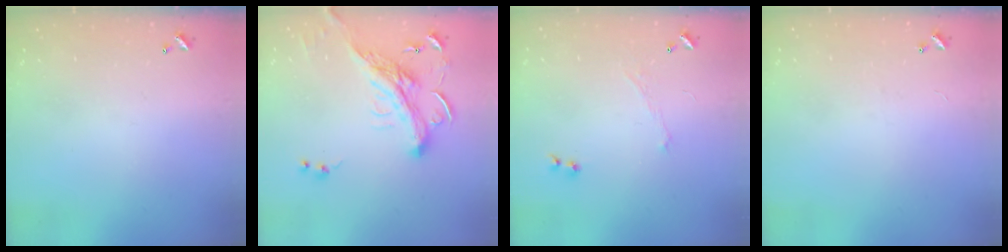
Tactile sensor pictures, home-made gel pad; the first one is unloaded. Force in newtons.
{"total": 3.9, "press": 3.7, "slide": 1.3}
{"total": 1.2, "press": 1.0, "slide": 0.8}
{"total": 2.4, "press": 2.4, "slide": 0.3}